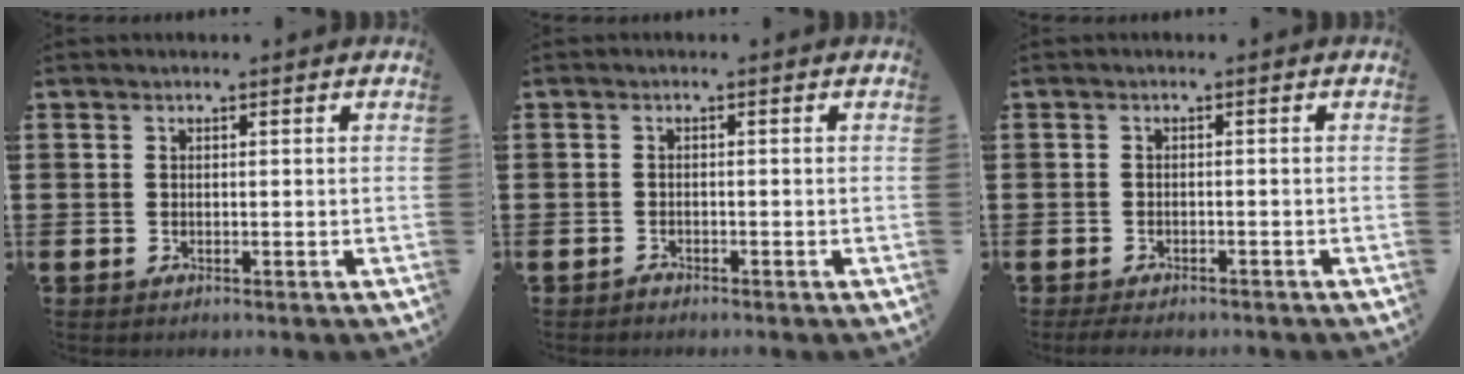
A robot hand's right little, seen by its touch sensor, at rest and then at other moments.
{"total": 0.7, "force": [-0.7, 0.1, 0.0], "torque": [-0.002, -0.002, -0.014]}
{"total": 1.1, "force": [-1.0, 0.3, 0.4], "torque": [-0.009, -0.001, -0.021]}